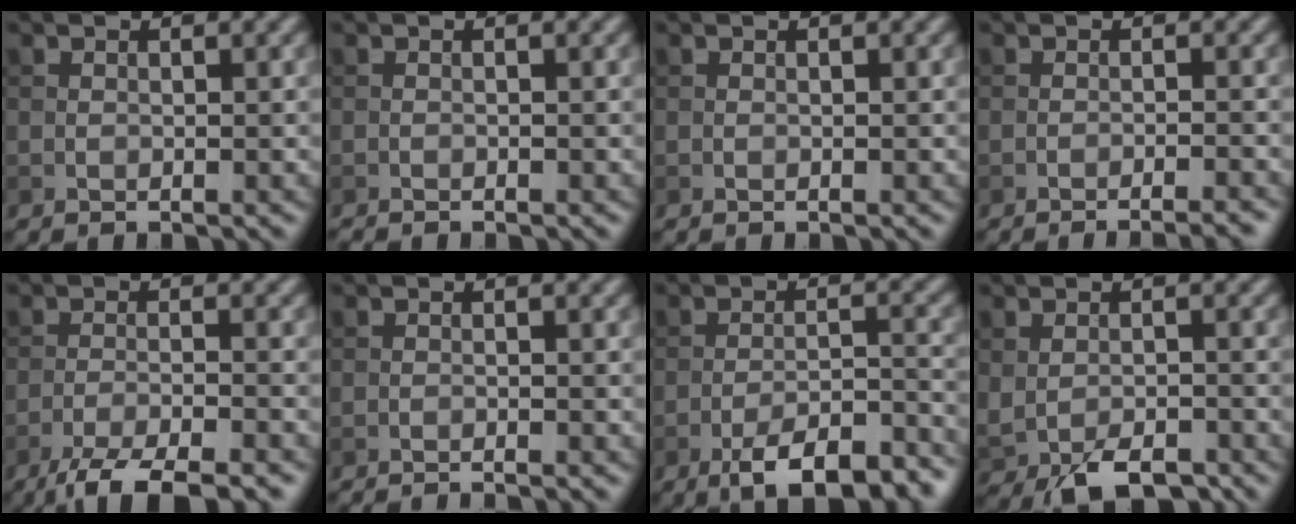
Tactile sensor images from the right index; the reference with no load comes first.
{"total": 0.6, "force": [-0.6, 0.0, 0.2], "torque": [-0.002, 0.000, -0.012]}
{"total": 0.0}
{"total": 3.8, "force": [-3.0, 0.7, 2.2], "torque": [-0.021, 0.007, -0.046]}
{"total": 5.8, "force": [-4.5, 1.1, 3.5], "torque": [-0.055, -0.006, -0.086]}
{"total": 1.9, "force": [-1.7, 0.2, 0.9], "torque": [-0.008, -0.001, -0.032]}
{"total": 8.7, "force": [-6.0, 2.5, 5.8], "torque": [-0.085, -0.001, -0.093]}
{"total": 5.0, "force": [-2.9, 2.4, 3.3], "torque": [-0.059, -0.015, -0.043]}